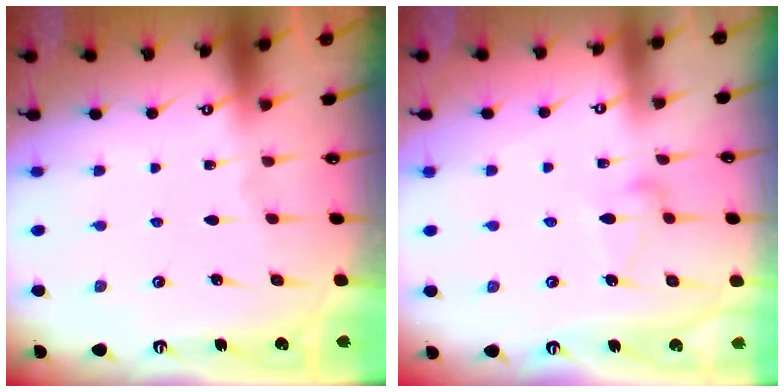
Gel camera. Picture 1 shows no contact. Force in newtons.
{"total": 7.2, "press": 7.2, "slide": 0.4}